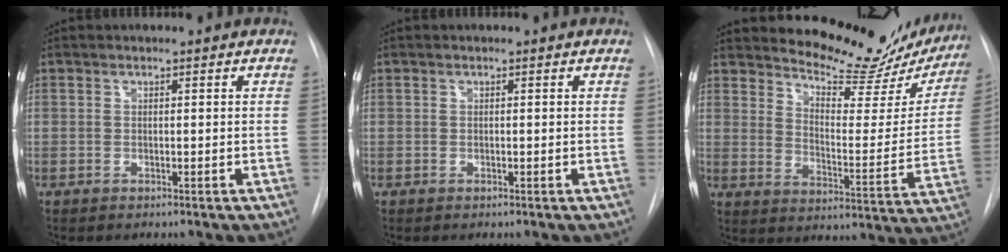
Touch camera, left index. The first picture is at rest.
{"total": 0.0}
{"total": 17.9, "force": [16.8, 4.4, 4.4], "torque": [-0.047, -0.071, 0.205]}